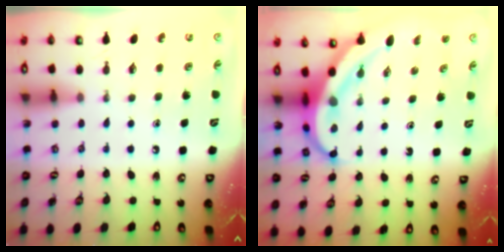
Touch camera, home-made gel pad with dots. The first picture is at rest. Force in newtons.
{"total": 7.6, "press": 7.4, "slide": 1.5}